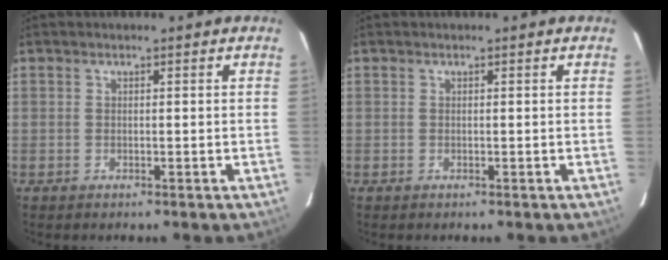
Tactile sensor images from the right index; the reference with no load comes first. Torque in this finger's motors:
{"motor_torque": [0.01, -0.01, 0.03, 0.00]}